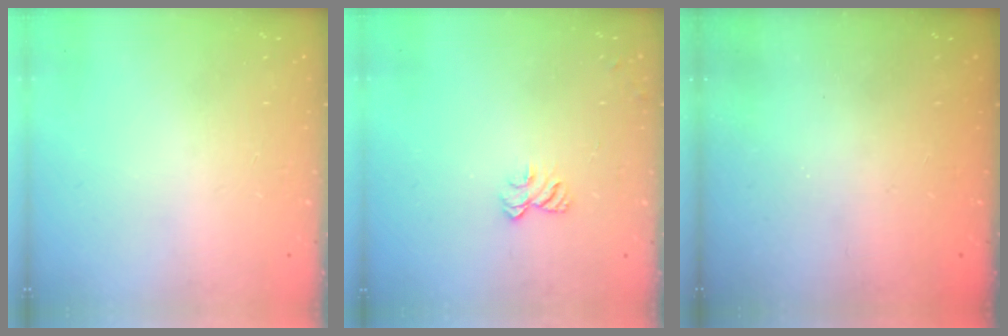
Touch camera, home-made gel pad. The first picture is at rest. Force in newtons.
{"total": 6.0, "press": 6.0, "slide": 0.3}
{"total": 2.3, "press": 2.2, "slide": 0.8}